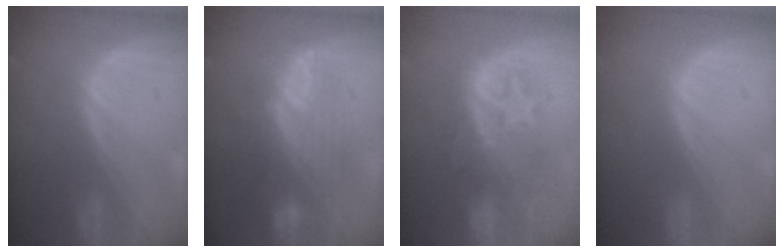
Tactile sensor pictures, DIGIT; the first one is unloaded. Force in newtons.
{"total": 9.3, "press": 8.4, "slide": 4.0}
{"total": 8.4, "press": 8.3, "slide": 1.2}
{"total": 0.0}